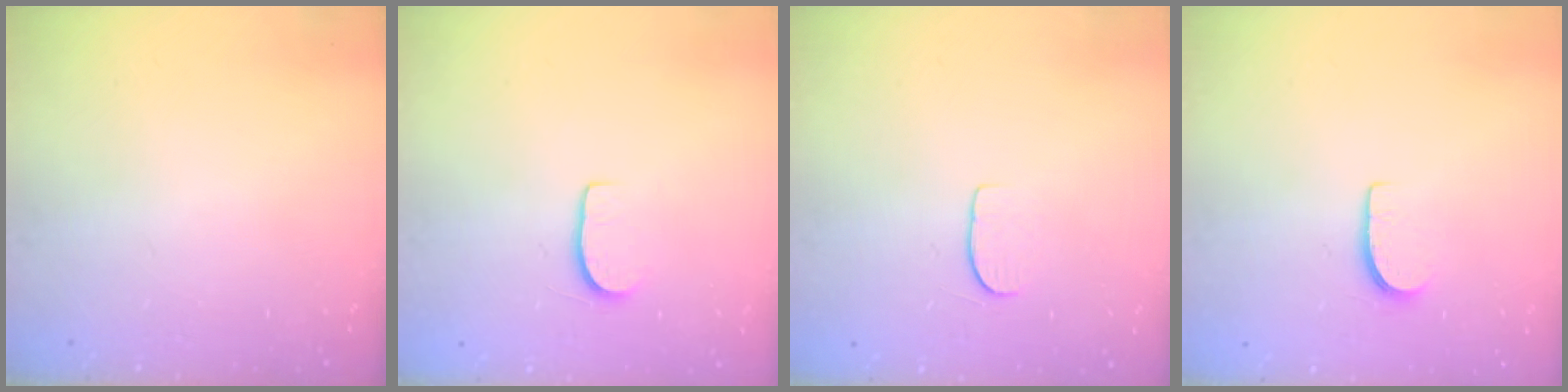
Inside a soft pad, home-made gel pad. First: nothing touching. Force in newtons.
{"total": 5.9, "press": 5.9, "slide": 0.5}
{"total": 4.8, "press": 4.7, "slide": 0.6}
{"total": 5.1, "press": 5.1, "slide": 0.5}